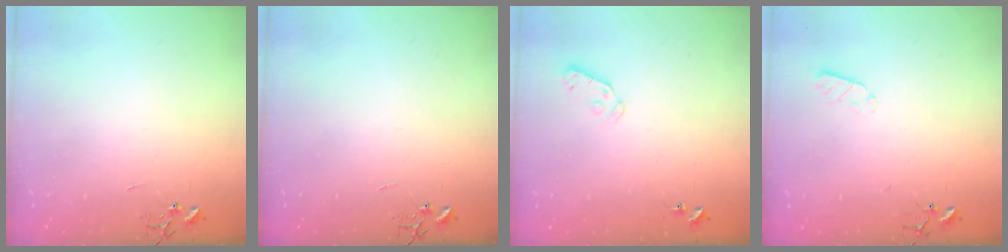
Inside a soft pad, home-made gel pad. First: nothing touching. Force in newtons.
{"total": 0.0}
{"total": 5.9, "press": 5.9, "slide": 0.6}
{"total": 2.9, "press": 2.8, "slide": 0.5}